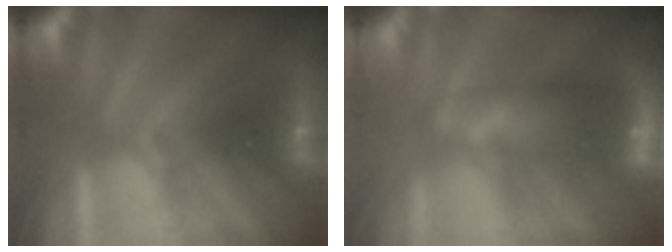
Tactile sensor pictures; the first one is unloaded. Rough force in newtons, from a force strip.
{"total": 7.5}